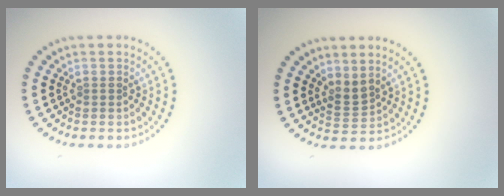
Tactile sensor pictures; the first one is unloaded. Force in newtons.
{"total": 1.7, "press": 1.3, "slide": 1.1}